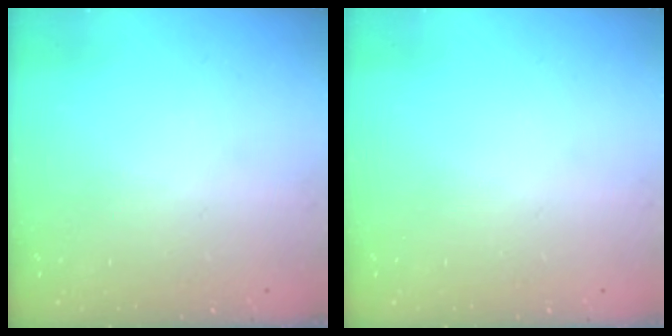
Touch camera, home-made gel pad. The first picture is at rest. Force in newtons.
{"total": 0.0}